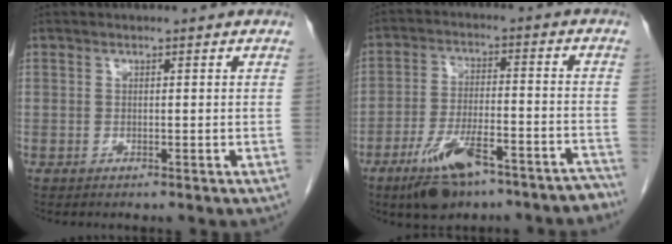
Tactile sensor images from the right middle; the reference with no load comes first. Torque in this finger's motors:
{"motor_torque": [0.23, -0.21, 0.11, 0.08]}